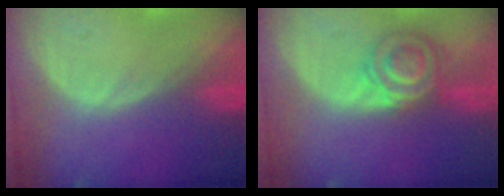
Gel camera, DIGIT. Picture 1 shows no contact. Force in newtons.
{"total": 7.1, "press": 6.0, "slide": 3.8}